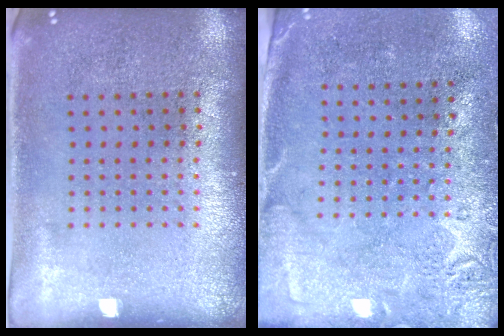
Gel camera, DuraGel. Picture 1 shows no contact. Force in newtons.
{"total": 2.7, "press": 2.2, "slide": 1.6}